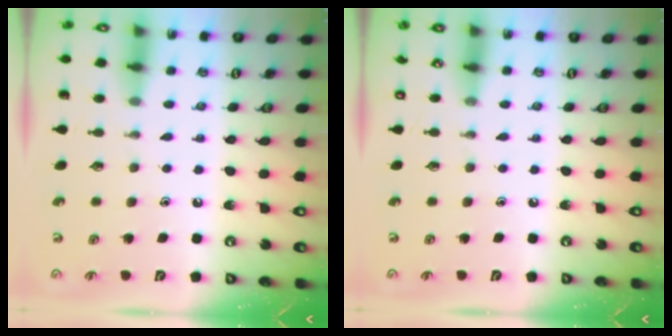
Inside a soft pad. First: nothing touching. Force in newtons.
{"total": 0.0}